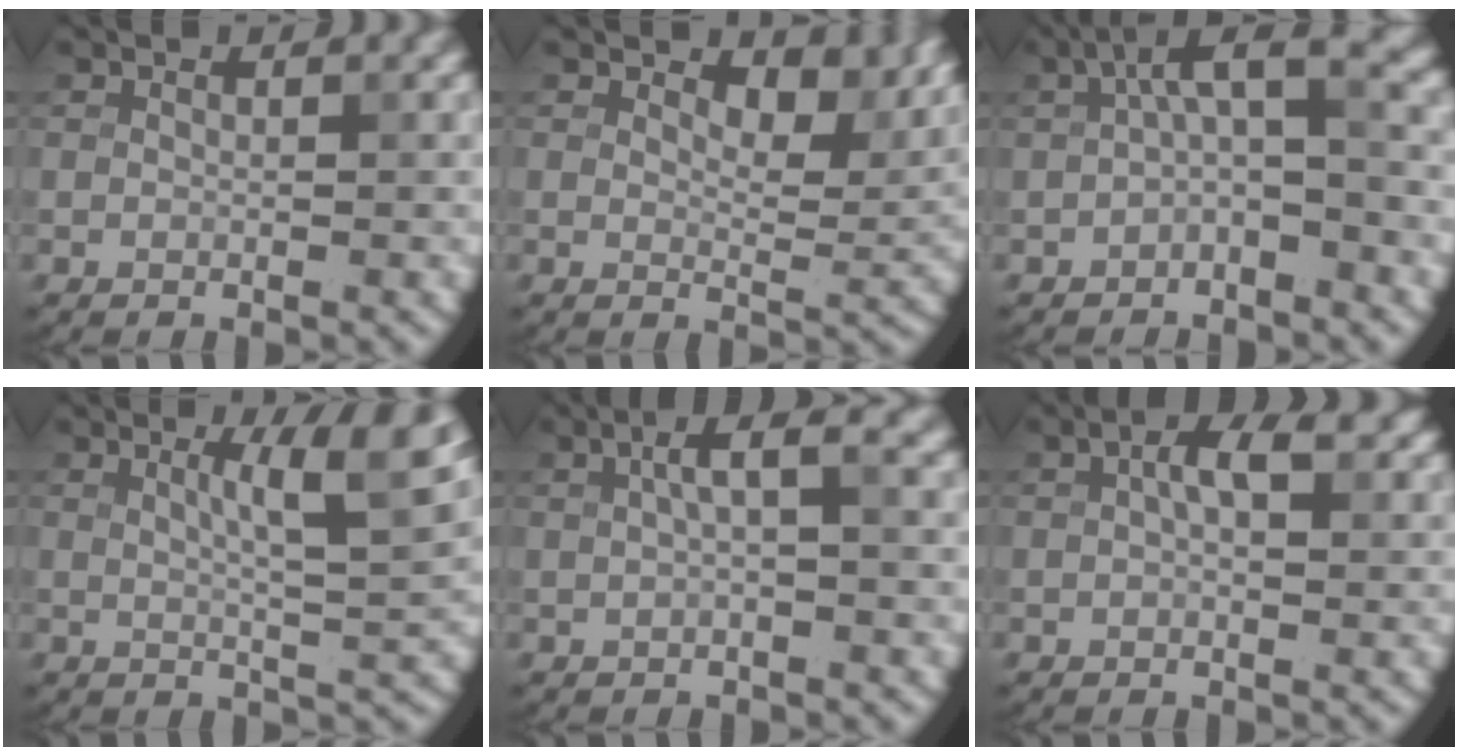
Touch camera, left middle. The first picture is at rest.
{"total": 6.3, "force": [3.7, 2.9, 4.2], "torque": [-0.056, -0.007, 0.049]}
{"total": 4.2, "force": [-0.2, 1.4, 4.0], "torque": [-0.066, 0.018, -0.014]}
{"total": 6.1, "force": [2.2, 1.2, 5.6], "torque": [-0.071, 0.002, 0.033]}
{"total": 2.7, "force": [0.7, 0.5, 2.6], "torque": [-0.044, 0.013, 0.009]}
{"total": 4.3, "force": [1.2, 2.1, 3.5], "torque": [-0.060, 0.008, 0.015]}